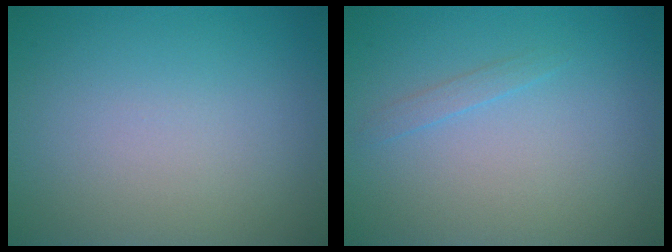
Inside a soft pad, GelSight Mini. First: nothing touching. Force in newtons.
{"total": 0.8, "press": 0.8, "slide": 0.1}